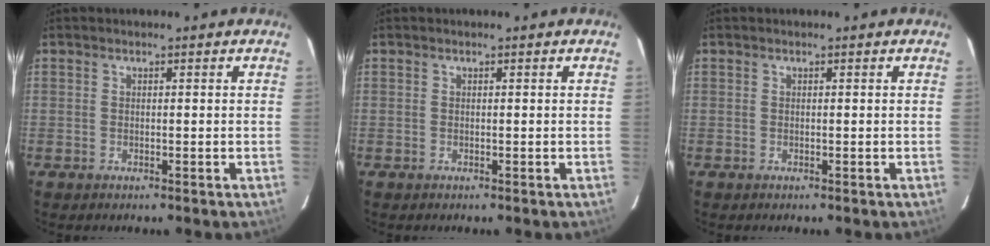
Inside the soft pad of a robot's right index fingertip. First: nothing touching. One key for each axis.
{"total": 0.0}
{"total": 0.0}